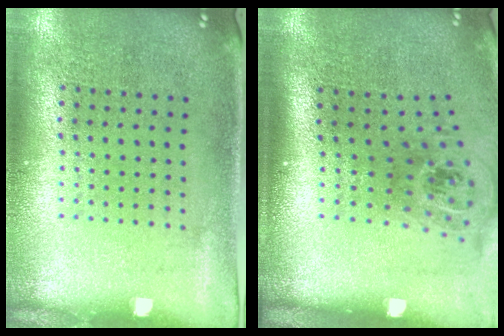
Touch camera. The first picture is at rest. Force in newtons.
{"total": 1.7, "press": 1.2, "slide": 1.2}